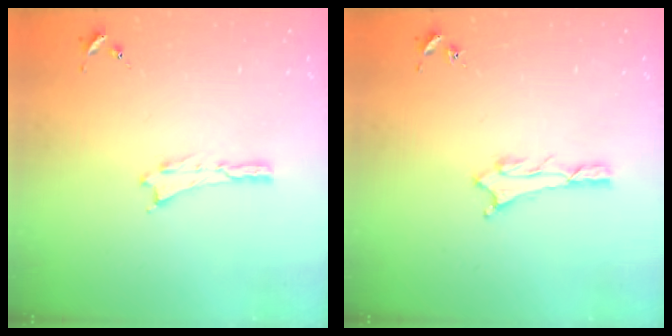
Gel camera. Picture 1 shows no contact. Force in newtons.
{"total": 0.7, "press": 0.7, "slide": 0.2}